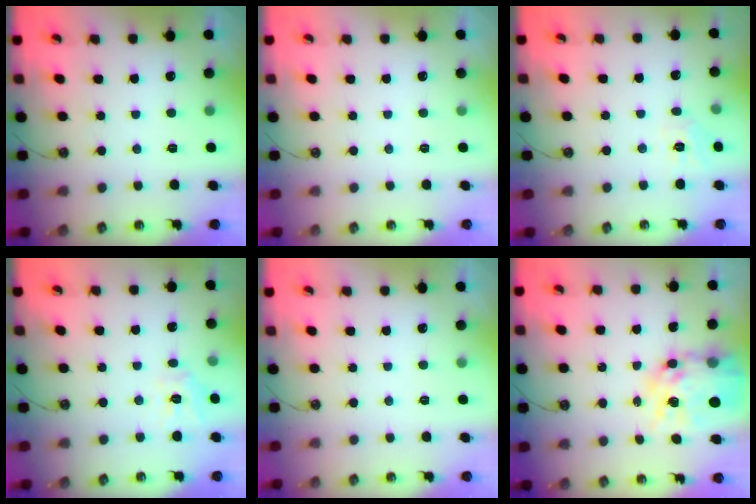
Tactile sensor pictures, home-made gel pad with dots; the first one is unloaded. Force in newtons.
{"total": 0.0}
{"total": 5.8, "press": 5.8, "slide": 0.5}
{"total": 8.5, "press": 8.5, "slide": 0.8}
{"total": 0.0}
{"total": 17.5, "press": 17.4, "slide": 1.4}